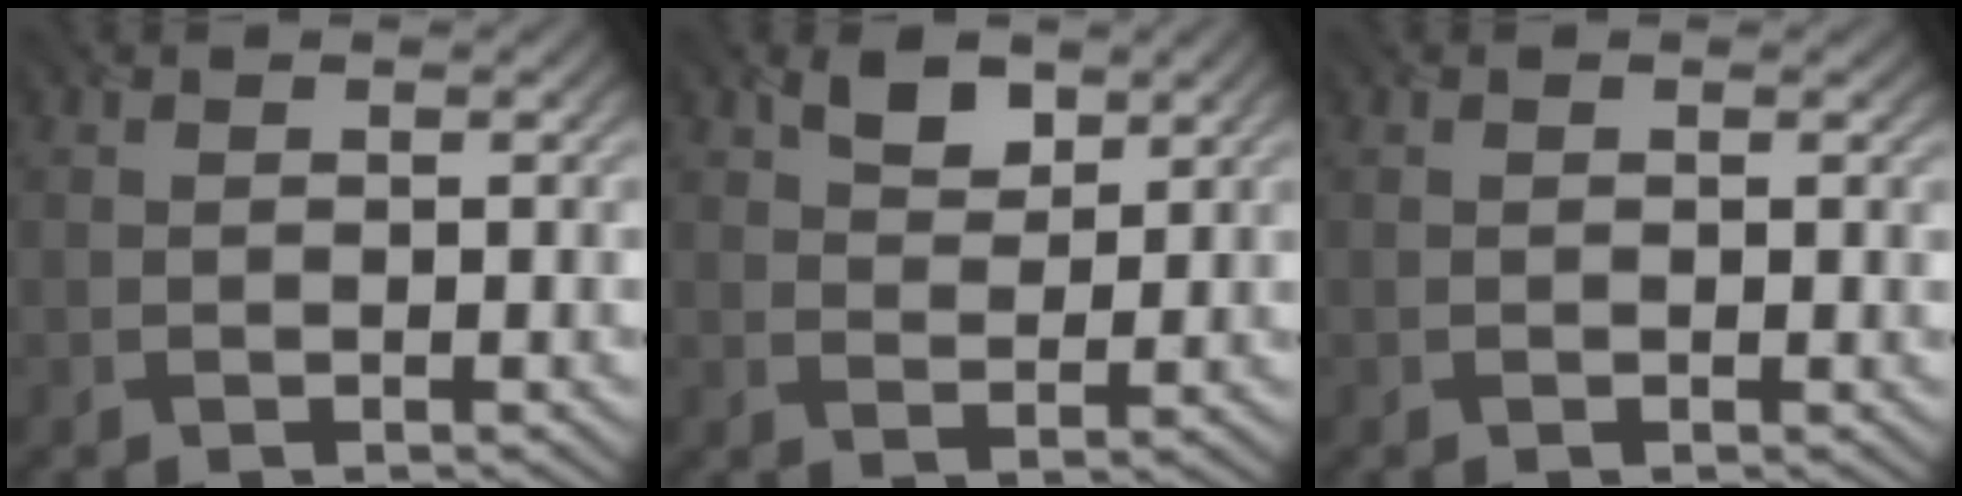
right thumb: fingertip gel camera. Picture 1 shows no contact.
{"total": 3.2, "force": [2.3, 1.7, 1.4], "torque": [-0.030, -0.003, 0.043]}
{"total": 0.0}